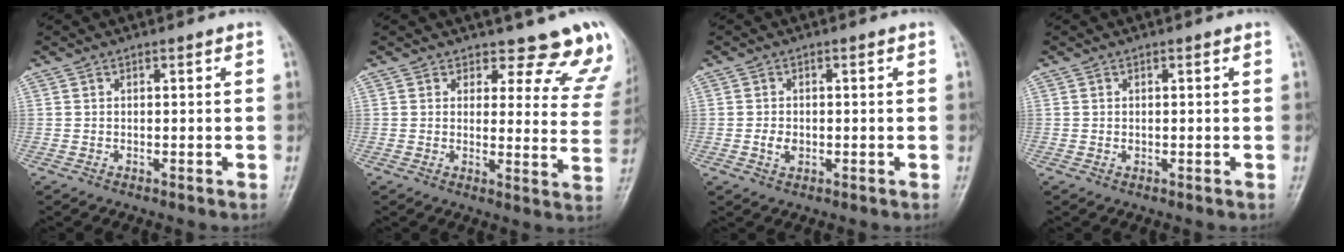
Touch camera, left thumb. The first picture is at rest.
{"total": 13.5, "force": [12.4, 4.7, 2.1], "torque": [0.037, -0.104, 0.112]}
{"total": 2.4, "force": [-0.5, 1.8, 1.6], "torque": [-0.024, 0.002, -0.009]}
{"total": 0.6, "force": [0.0, 0.5, 0.3], "torque": [-0.002, 0.001, -0.001]}